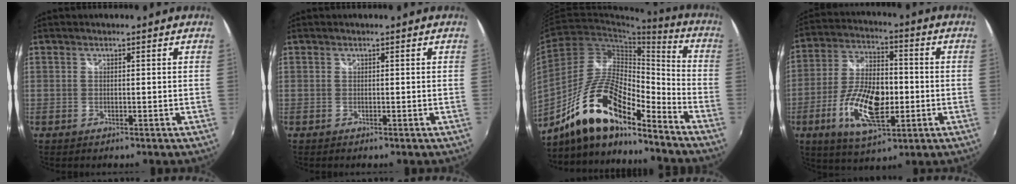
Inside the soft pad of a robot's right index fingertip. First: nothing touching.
{"total": 0.0}
{"total": 17.9, "force": [-12.2, 5.2, 11.9], "torque": [-0.223, 0.004, -0.231]}
{"total": 15.3, "force": [-4.3, 7.0, 12.9], "torque": [-0.260, -0.007, -0.077]}